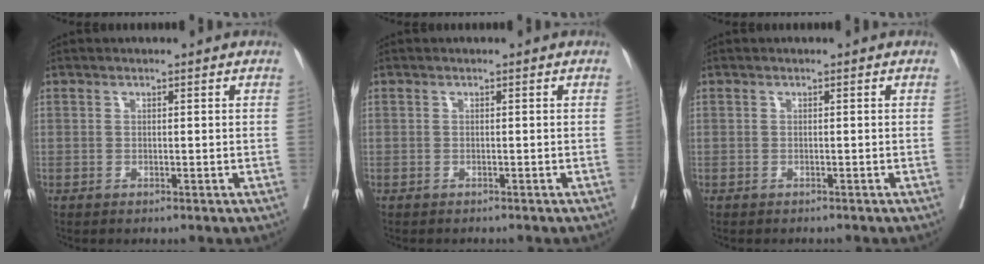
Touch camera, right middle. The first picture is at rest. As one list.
[{"total": 1.4, "force": [-1.3, 0.4, 0.3], "torque": [-0.010, -0.003, -0.019]}, {"total": 1.2, "force": [-1.2, 0.4, 0.2], "torque": [-0.008, -0.002, -0.017]}]